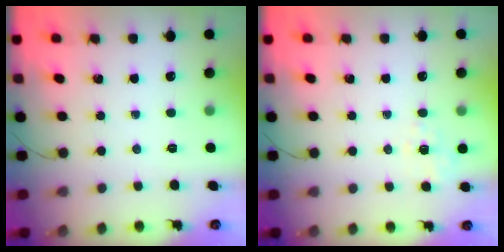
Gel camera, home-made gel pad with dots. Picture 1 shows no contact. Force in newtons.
{"total": 2.1, "press": 1.3, "slide": 1.7}